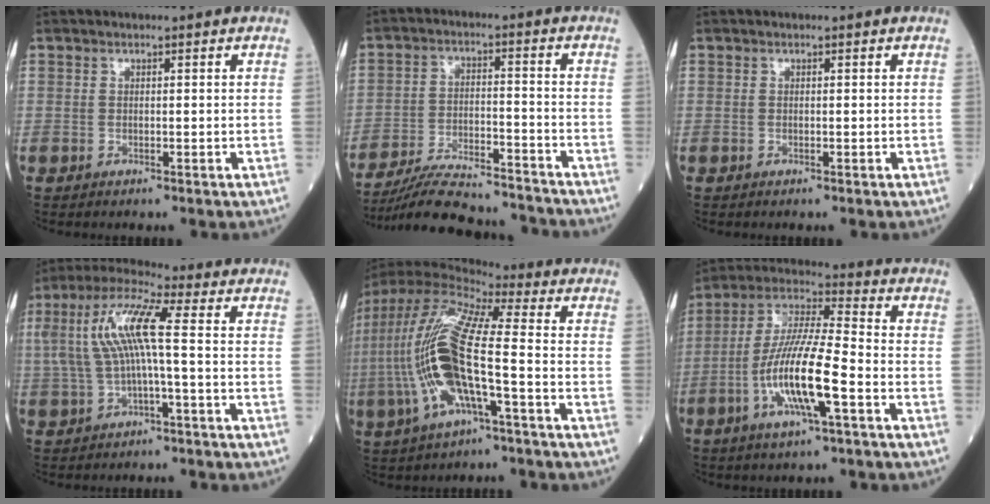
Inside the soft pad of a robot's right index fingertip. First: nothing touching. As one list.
[{"total": 16.3, "force": [-15.5, 1.6, 4.9], "torque": [-0.099, -0.004, -0.238]}, {"total": 0.0}, {"total": 10.2, "force": [0.5, 1.5, 10.1], "torque": [-0.219, 0.034, 0.007]}, {"total": 21.1, "force": [-3.3, 4.1, 20.5], "torque": [-0.477, -0.015, -0.069]}, {"total": 13.8, "force": [-4.3, 1.4, 13.0], "torque": [-0.262, -0.005, -0.083]}]